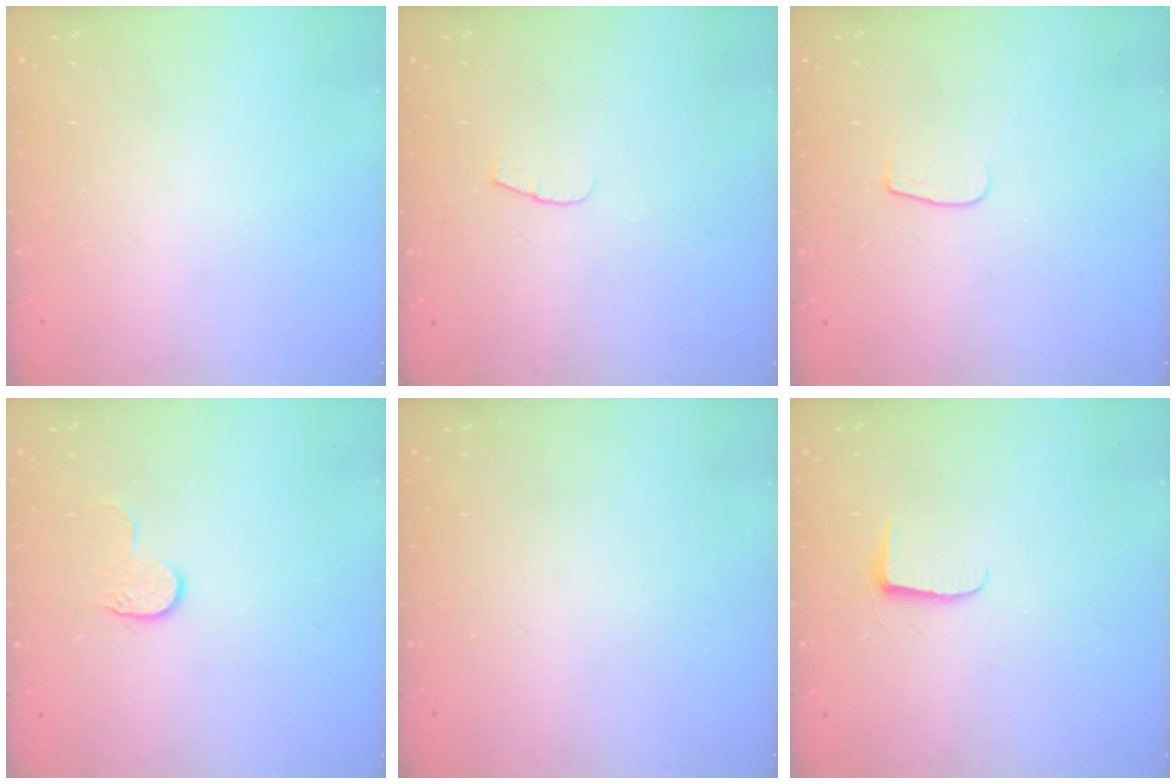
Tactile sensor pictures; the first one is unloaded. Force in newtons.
{"total": 3.7, "press": 3.7, "slide": 0.4}
{"total": 3.8, "press": 3.8, "slide": 0.5}
{"total": 4.6, "press": 4.6, "slide": 0.3}
{"total": 0.0}
{"total": 5.1, "press": 5.1, "slide": 0.5}